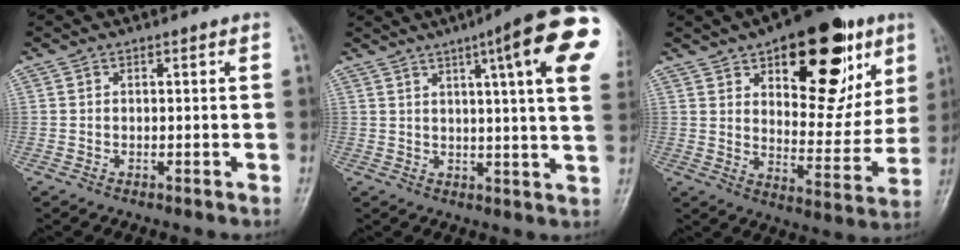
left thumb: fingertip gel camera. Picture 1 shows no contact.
{"total": 18.9, "force": [7.8, 2.2, 17.1], "torque": [-0.217, -0.013, 0.086]}
{"total": 22.9, "force": [11.0, 10.9, 16.9], "torque": [-0.181, -0.034, 0.164]}